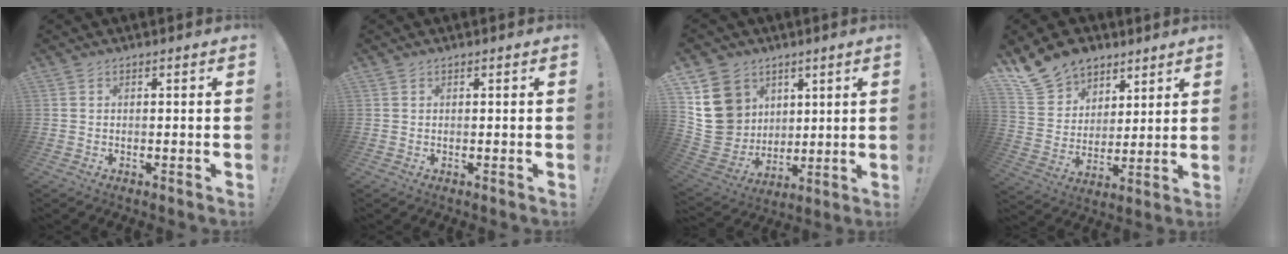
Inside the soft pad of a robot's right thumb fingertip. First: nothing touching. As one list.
[{"total": 0.0}, {"total": 17.4, "force": [5.9, 15.1, 6.4], "torque": [-0.120, -0.028, 0.136]}, {"total": 14.2, "force": [10.4, 9.2, 3.3], "torque": [-0.073, -0.069, 0.206]}]